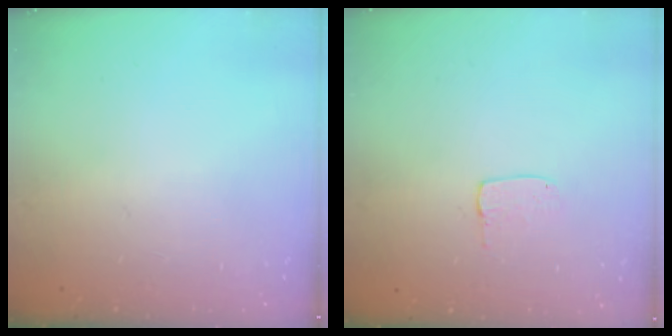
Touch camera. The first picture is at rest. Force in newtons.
{"total": 3.4, "press": 3.4, "slide": 0.2}